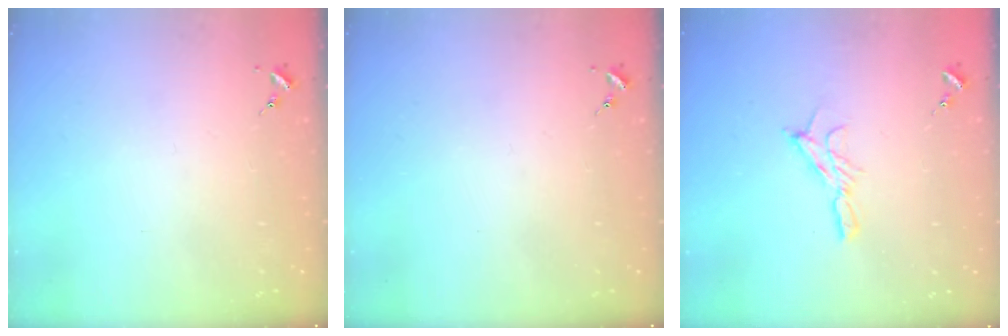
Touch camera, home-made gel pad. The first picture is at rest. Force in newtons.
{"total": 0.0}
{"total": 8.2, "press": 8.1, "slide": 0.3}